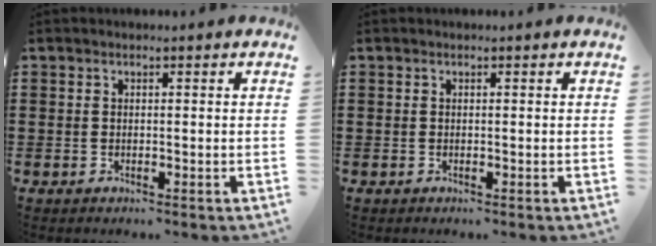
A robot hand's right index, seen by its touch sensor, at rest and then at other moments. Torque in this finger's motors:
{"motor_torque": [0.00, 0.00, 0.02, 0.00]}